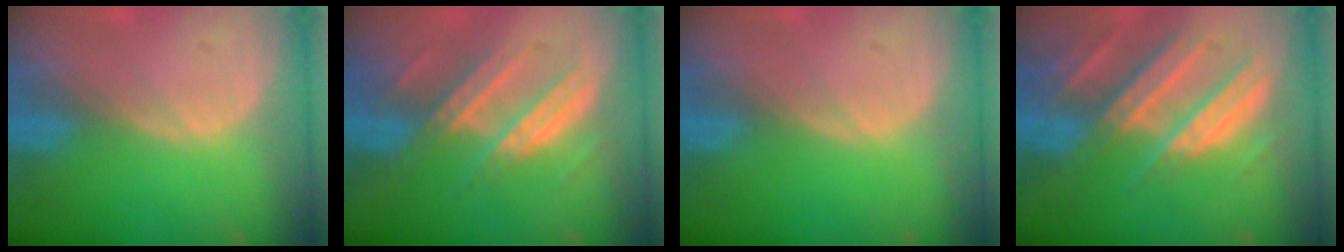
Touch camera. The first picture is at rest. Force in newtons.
{"total": 7.3, "press": 7.3, "slide": 0.1}
{"total": 0.0}
{"total": 10.5, "press": 9.3, "slide": 5.0}